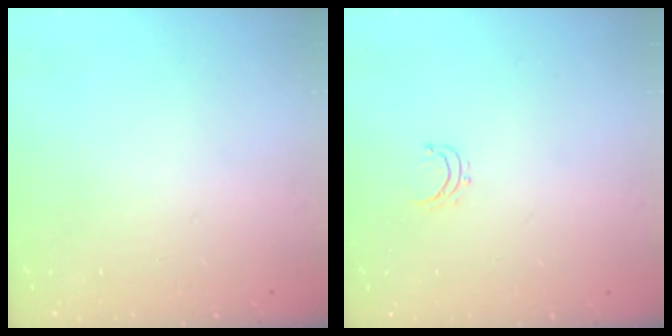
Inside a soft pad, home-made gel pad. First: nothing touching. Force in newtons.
{"total": 3.7, "press": 3.7, "slide": 0.3}